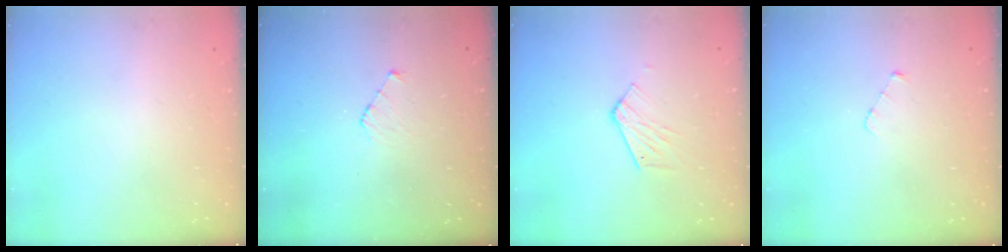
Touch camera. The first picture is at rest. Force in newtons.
{"total": 3.9, "press": 3.9, "slide": 0.4}
{"total": 6.7, "press": 6.6, "slide": 0.8}
{"total": 2.5, "press": 2.5, "slide": 0.2}